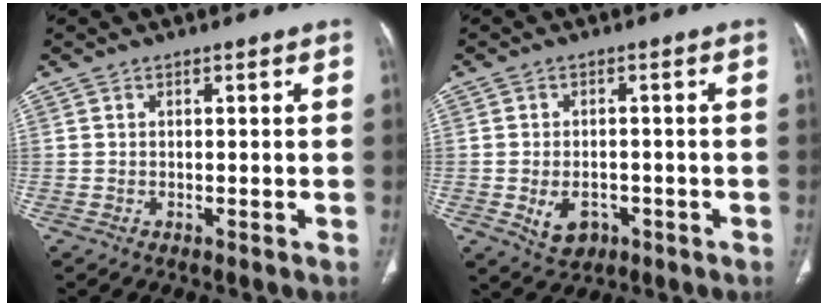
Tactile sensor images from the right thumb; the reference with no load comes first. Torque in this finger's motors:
{"motor_torque": [-0.19, 0.30, 0.08, 0.61, 0.14]}